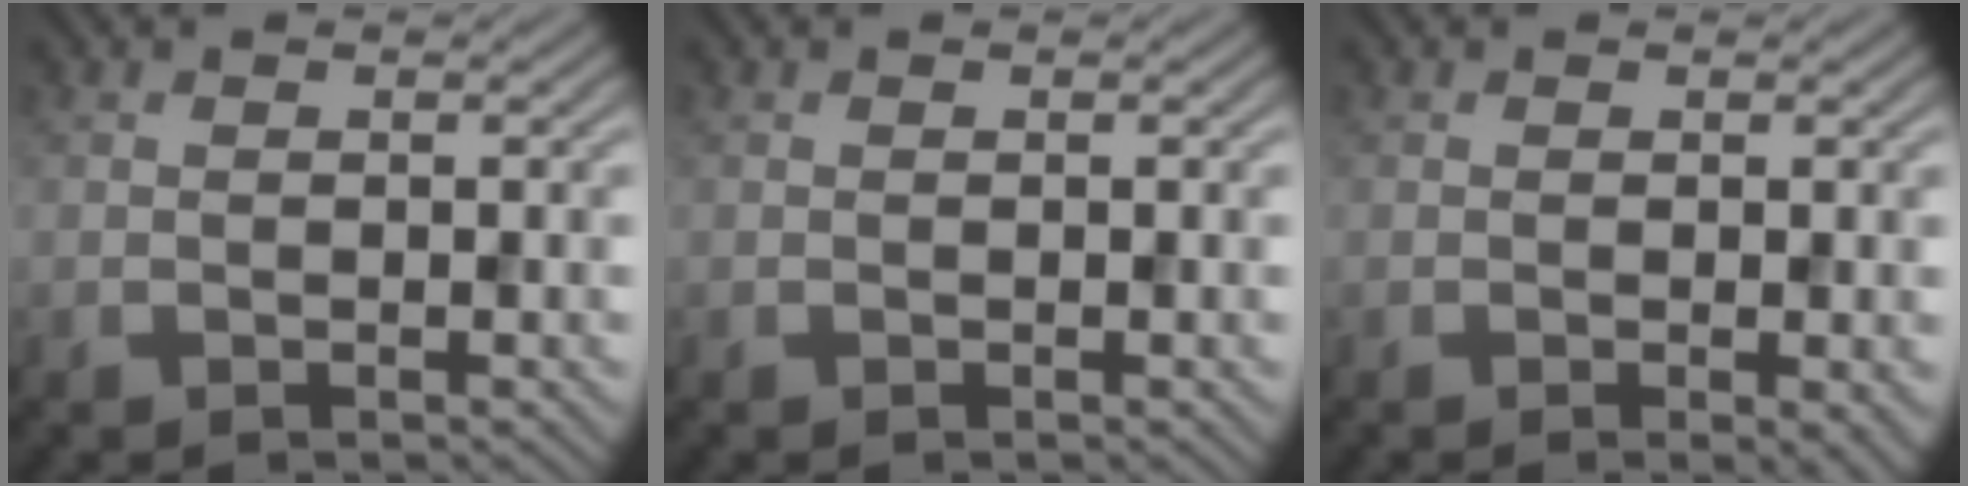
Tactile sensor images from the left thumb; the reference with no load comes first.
{"total": 0.0}
{"total": 1.5, "force": [-0.2, 0.2, 1.5], "torque": [-0.020, -0.007, -0.005]}